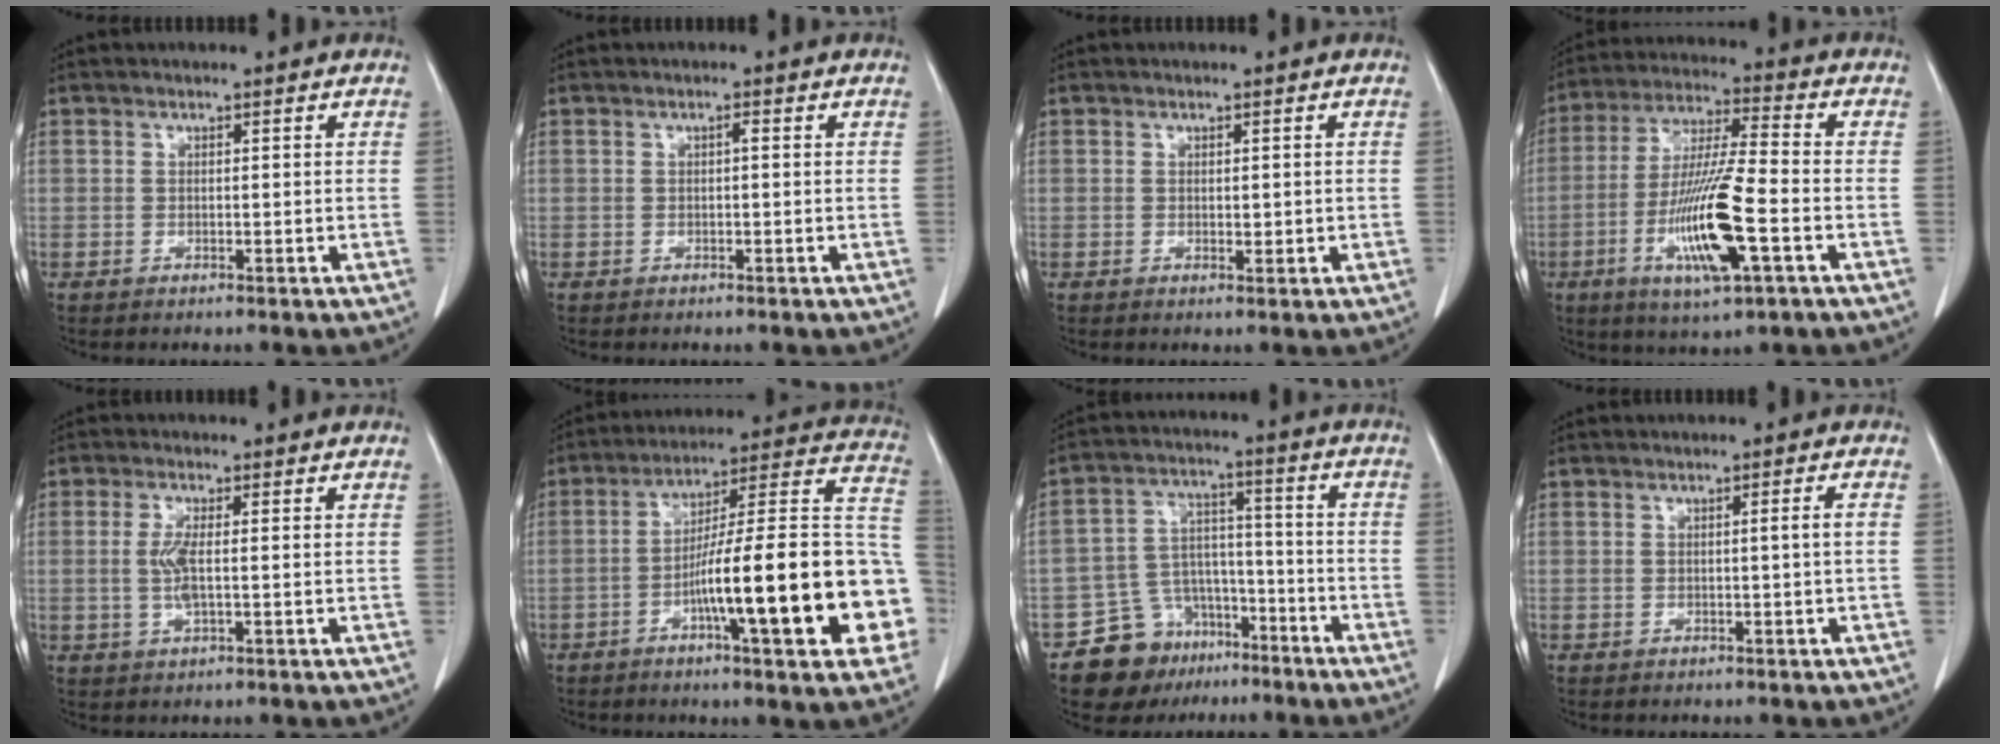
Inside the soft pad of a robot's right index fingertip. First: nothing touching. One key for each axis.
{"total": 0.6, "fx": 0.0, "fy": 0.1, "fz": 0.6, "tx": -0.011, "ty": 0.002, "tz": 0.001}
{"total": 1.1, "fx": 0.1, "fy": 0.6, "fz": 0.9, "tx": -0.008, "ty": -0.001, "tz": 0.006}
{"total": 14.7, "fx": -4.7, "fy": 1.3, "fz": 13.9, "tx": -0.272, "ty": -0.015, "tz": -0.083}
{"total": 3.5, "fx": 0.1, "fy": 0.9, "fz": 3.4, "tx": -0.074, "ty": -0.004, "tz": 0.003}
{"total": 23.9, "fx": -6.4, "fy": 2.6, "fz": 22.9, "tx": -0.251, "ty": 0.026, "tz": -0.090}
{"total": 11.0, "fx": -7.6, "fy": 7.4, "fz": 3.0, "tx": -0.051, "ty": 0.044, "tz": -0.121}
{"total": 1.3, "fx": -0.2, "fy": -0.4, "fz": 1.2, "tx": -0.019, "ty": 0.000, "tz": -0.001}